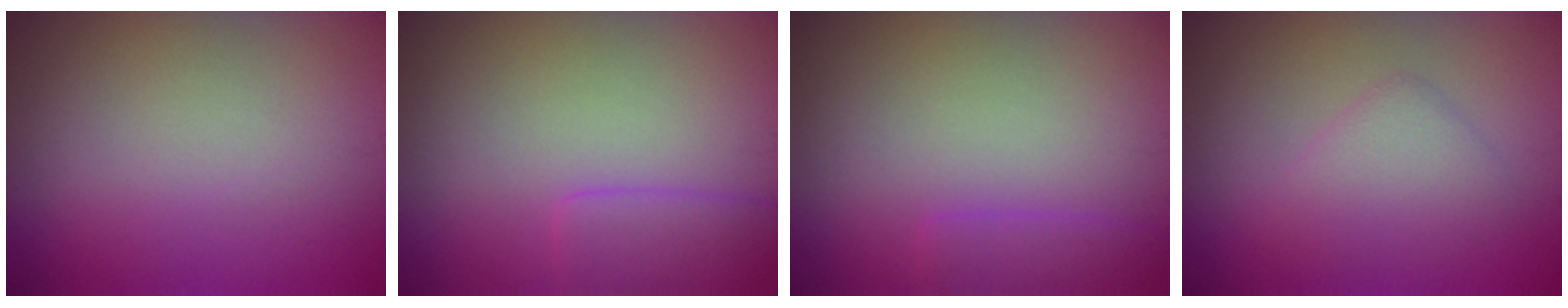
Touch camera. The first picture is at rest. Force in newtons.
{"total": 3.0, "press": 3.0, "slide": 0.2}
{"total": 2.0, "press": 1.9, "slide": 0.3}
{"total": 2.7, "press": 2.7, "slide": 0.0}